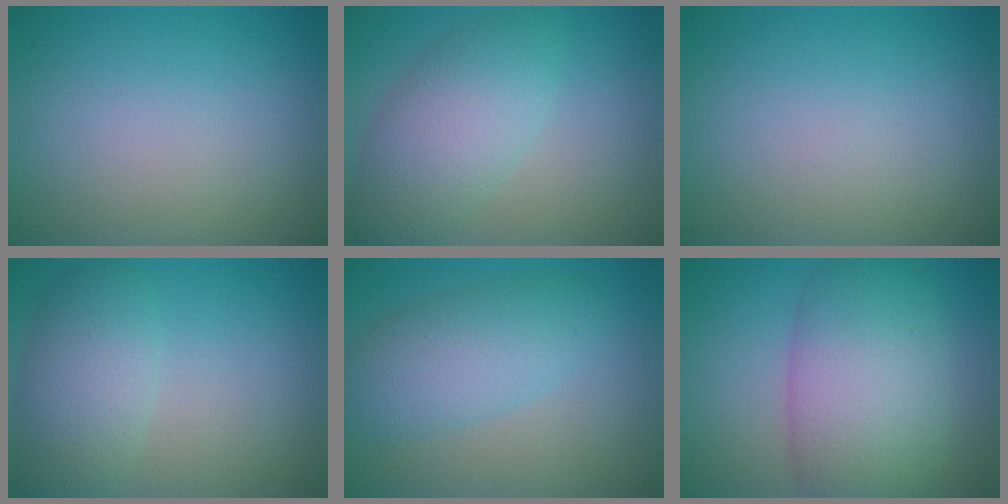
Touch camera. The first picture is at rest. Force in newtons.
{"total": 5.3, "press": 5.3, "slide": 0.1}
{"total": 0.0}
{"total": 4.4, "press": 4.4, "slide": 0.1}
{"total": 4.8, "press": 4.8, "slide": 0.1}
{"total": 8.9, "press": 8.9, "slide": 0.3}